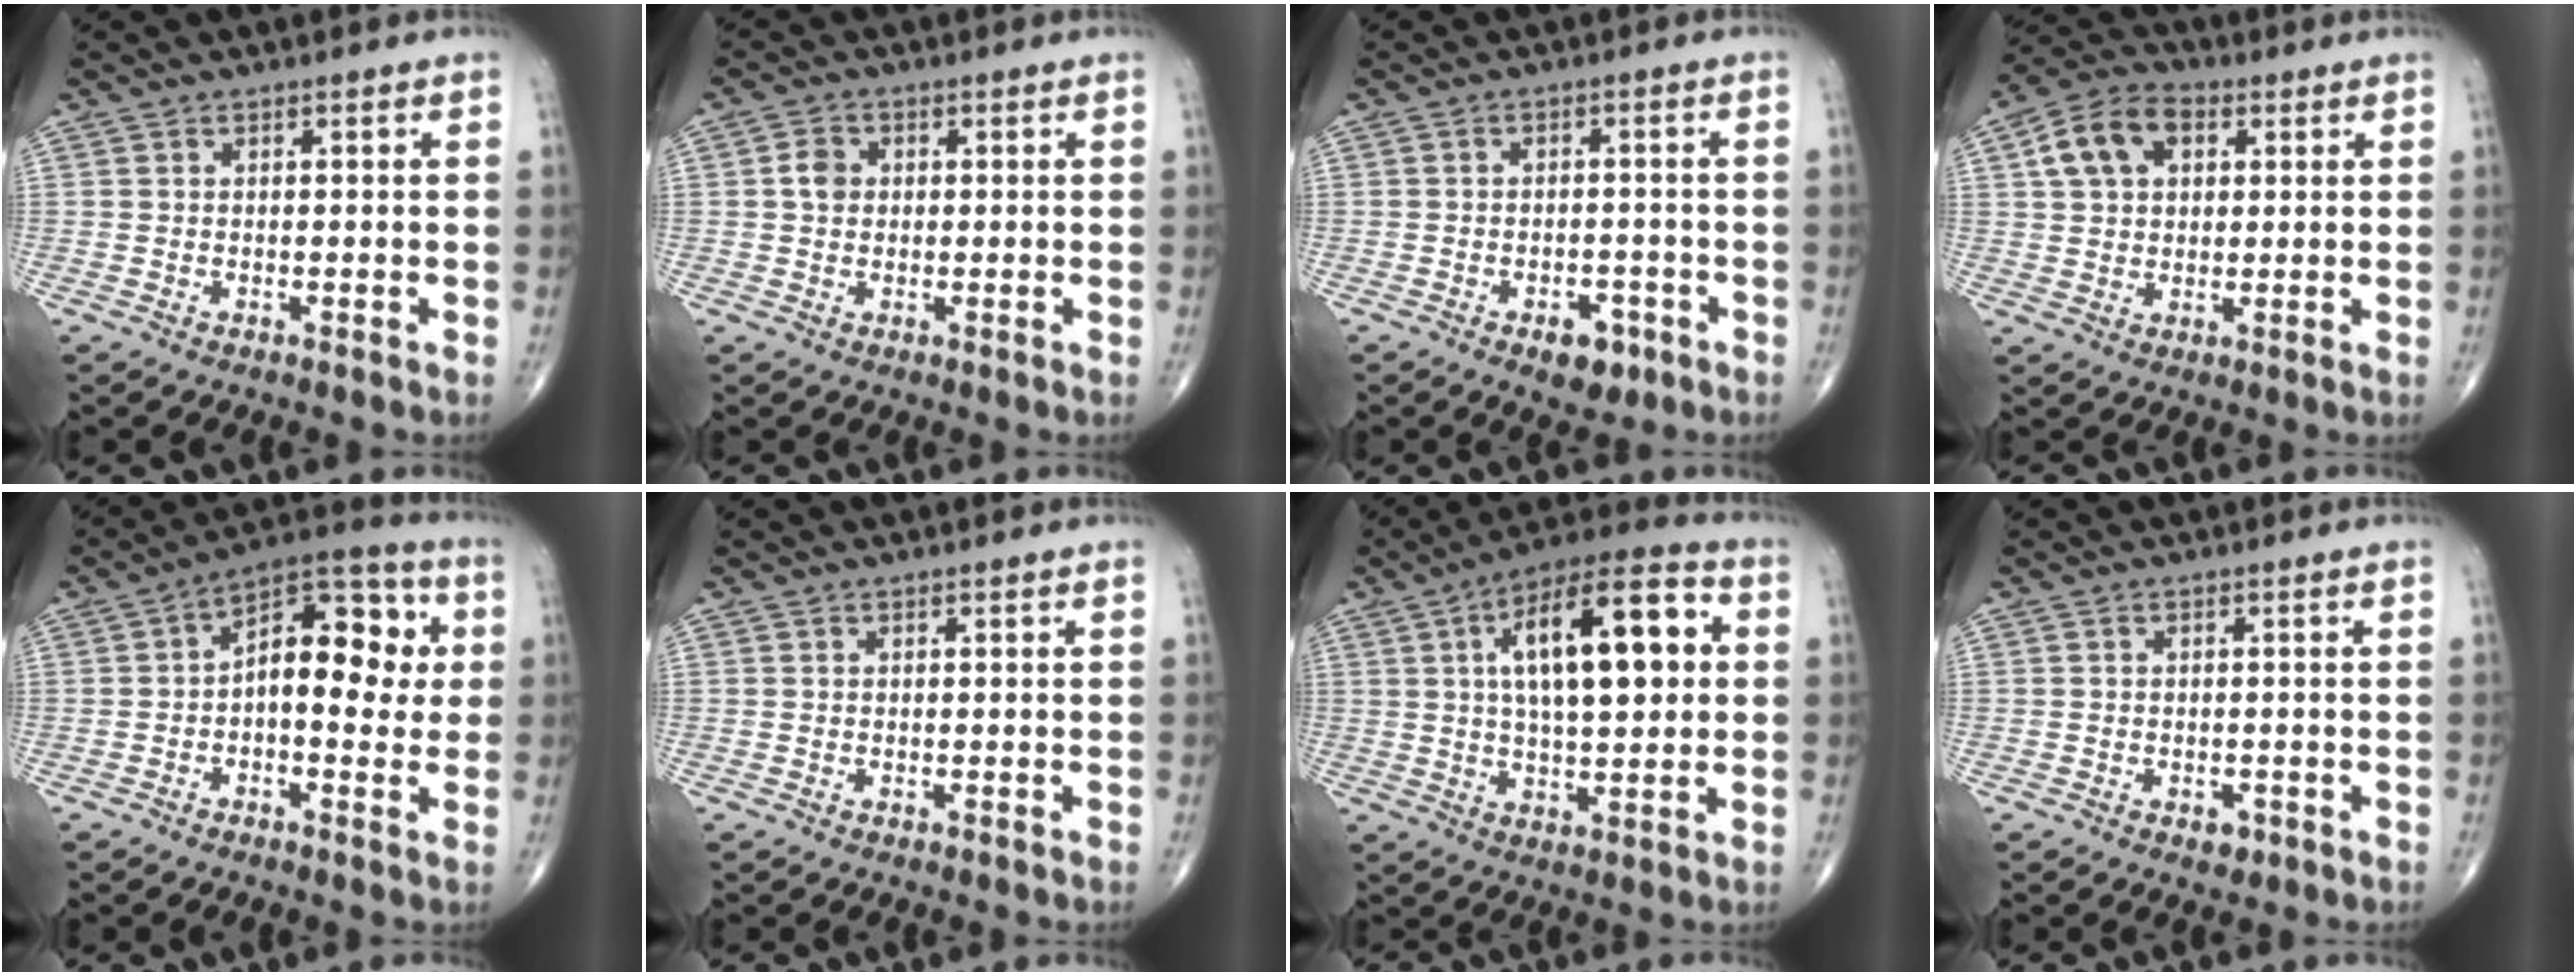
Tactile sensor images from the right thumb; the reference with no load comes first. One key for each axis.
{"total": 3.2, "fx": 0.3, "fy": 2.7, "fz": 1.8, "tx": -0.023, "ty": 0.004, "tz": 0.002}
{"total": 5.0, "fx": -2.7, "fy": 2.9, "fz": 3.1, "tx": -0.025, "ty": 0.011, "tz": -0.035}
{"total": 10.2, "fx": 3.2, "fy": 7.0, "fz": 6.7, "tx": -0.109, "ty": 0.012, "tz": 0.049}
{"total": 13.9, "fx": 0.7, "fy": 7.5, "fz": 11.6, "tx": -0.132, "ty": 0.035, "tz": 0.000}
{"total": 0.0}
{"total": 19.0, "fx": 3.8, "fy": 7.6, "fz": 17.0, "tx": -0.250, "ty": 0.017, "tz": 0.053}
{"total": 1.9, "fx": -0.9, "fy": 1.2, "fz": 1.1, "tx": -0.007, "ty": 0.001, "tz": -0.010}